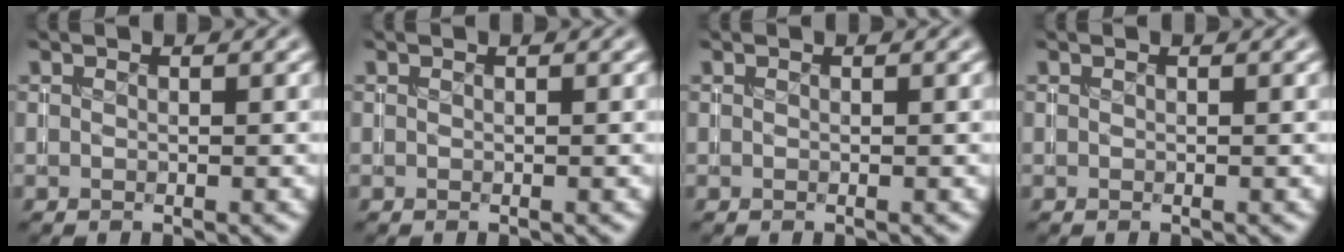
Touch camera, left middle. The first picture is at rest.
{"total": 0.0}
{"total": 0.0}
{"total": 0.0}